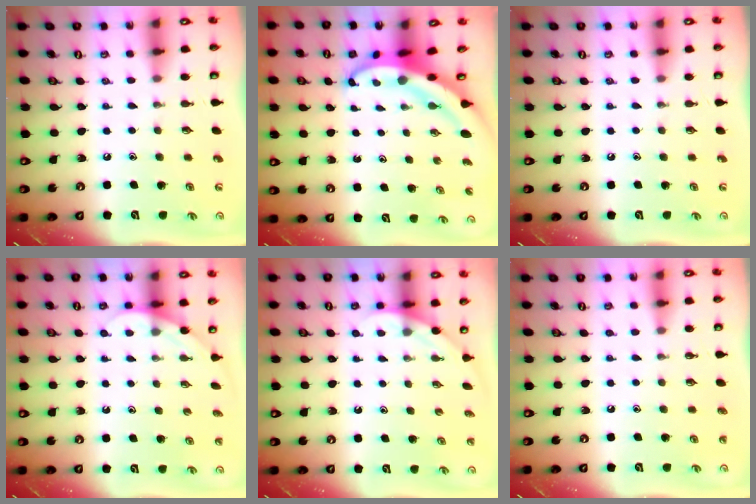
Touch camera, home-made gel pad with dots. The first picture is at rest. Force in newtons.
{"total": 5.6, "press": 5.5, "slide": 0.7}
{"total": 0.0}
{"total": 3.6, "press": 3.6, "slide": 0.1}
{"total": 2.2, "press": 2.2, "slide": 0.0}
{"total": 0.7, "press": 0.7, "slide": 0.0}